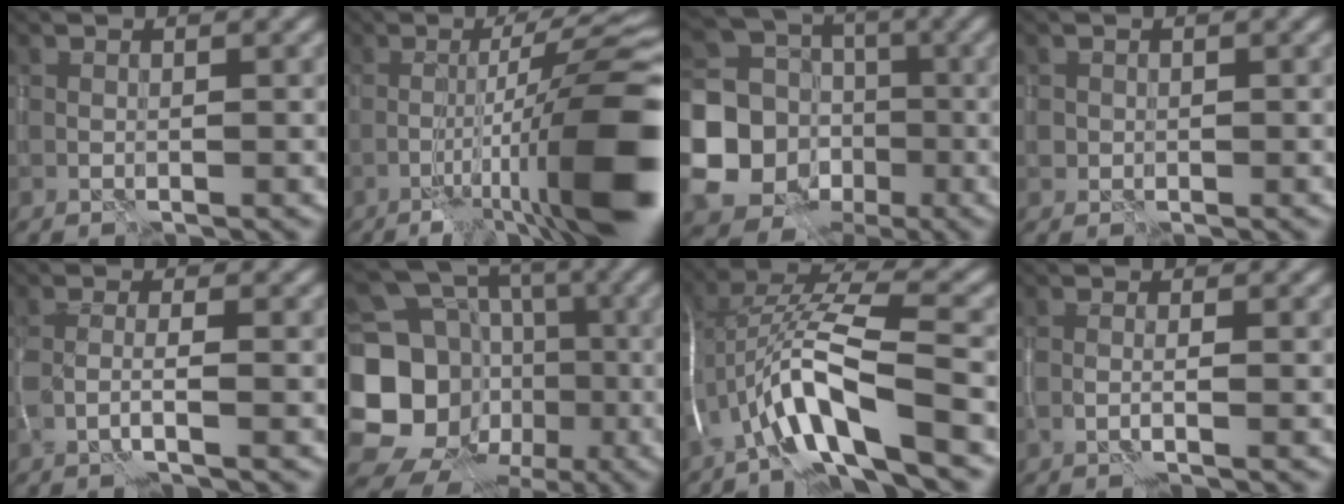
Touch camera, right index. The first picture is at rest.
{"total": 13.6, "force": [-5.0, 1.9, 12.5], "torque": [-0.181, 0.017, -0.073]}
{"total": 13.7, "force": [-2.9, 12.3, 5.2], "torque": [-0.134, -0.025, -0.070]}
{"total": 0.5, "force": [0.0, 0.5, 0.0], "torque": [0.004, -0.003, 0.000]}
{"total": 1.9, "force": [-0.5, 0.2, 1.8], "torque": [-0.034, -0.001, -0.017]}
{"total": 15.8, "force": [-2.6, 13.5, 7.9], "torque": [-0.175, -0.004, -0.051]}
{"total": 10.8, "force": [-4.1, 2.5, 9.7], "torque": [-0.188, 0.027, -0.076]}
{"total": 1.4, "force": [-0.2, 0.3, 1.3], "torque": [-0.021, -0.006, -0.011]}